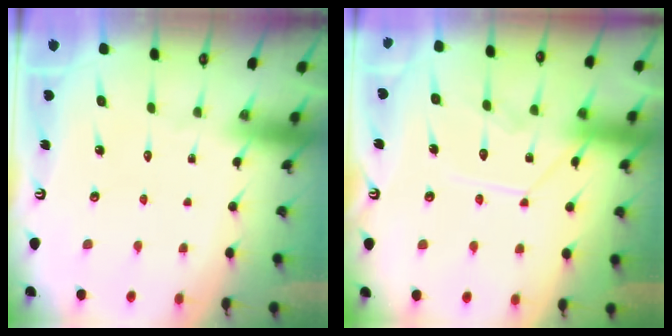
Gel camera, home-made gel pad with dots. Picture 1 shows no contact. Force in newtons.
{"total": 12.2, "press": 12.1, "slide": 1.1}